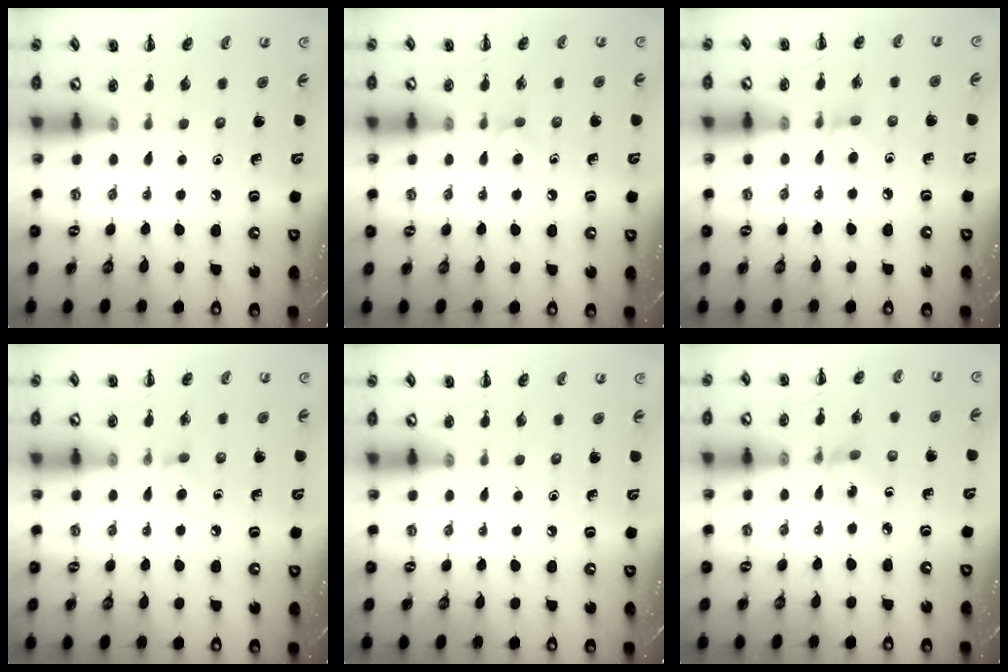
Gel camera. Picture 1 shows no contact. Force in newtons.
{"total": 2.9, "press": 2.6, "slide": 1.3}
{"total": 5.0, "press": 4.7, "slide": 1.7}
{"total": 3.3, "press": 2.9, "slide": 1.6}
{"total": 0.0}
{"total": 2.8, "press": 2.8, "slide": 0.7}